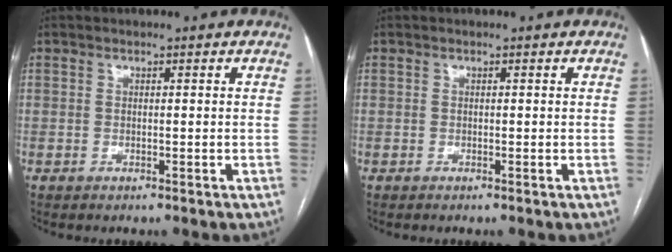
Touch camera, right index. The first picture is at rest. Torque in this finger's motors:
{"motor_torque": [-0.01, 0.01, -0.09, -0.07]}